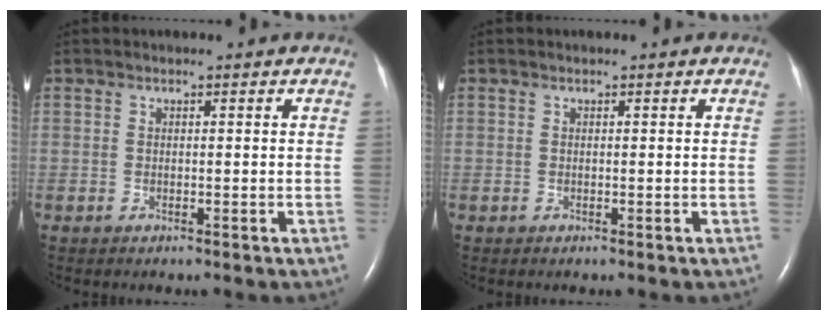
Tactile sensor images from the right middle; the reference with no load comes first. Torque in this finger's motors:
{"motor_torque": [-0.06, 0.06, -0.02, 0.00]}